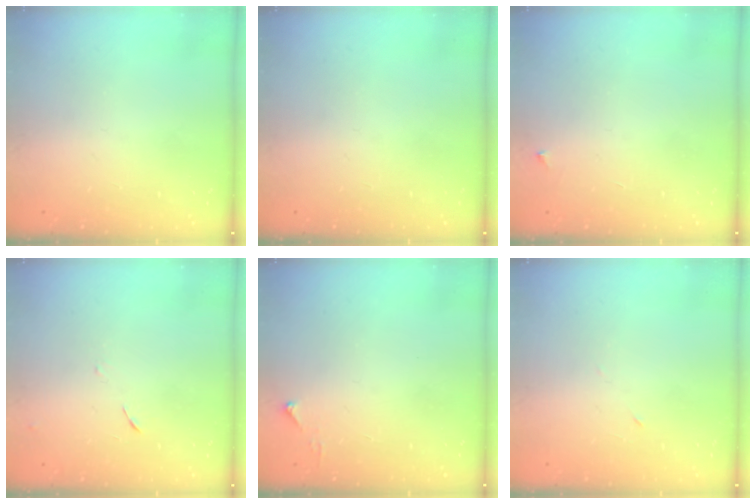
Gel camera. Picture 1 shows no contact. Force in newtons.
{"total": 0.0}
{"total": 3.2, "press": 3.2, "slide": 0.5}
{"total": 6.3, "press": 6.2, "slide": 0.6}
{"total": 3.1, "press": 3.1, "slide": 0.4}
{"total": 2.7, "press": 2.5, "slide": 1.0}